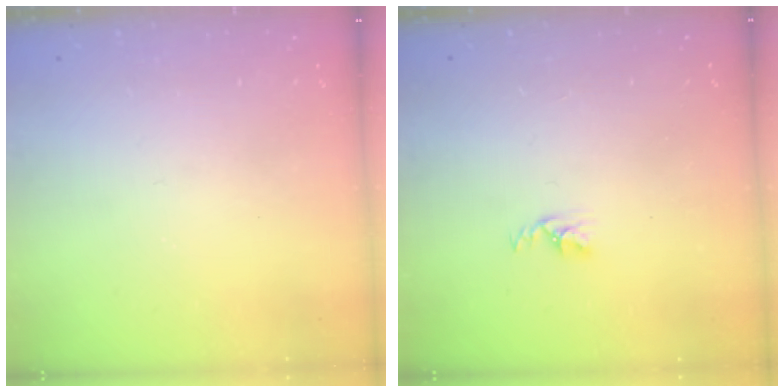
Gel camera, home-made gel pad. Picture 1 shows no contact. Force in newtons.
{"total": 2.5, "press": 2.5, "slide": 0.4}